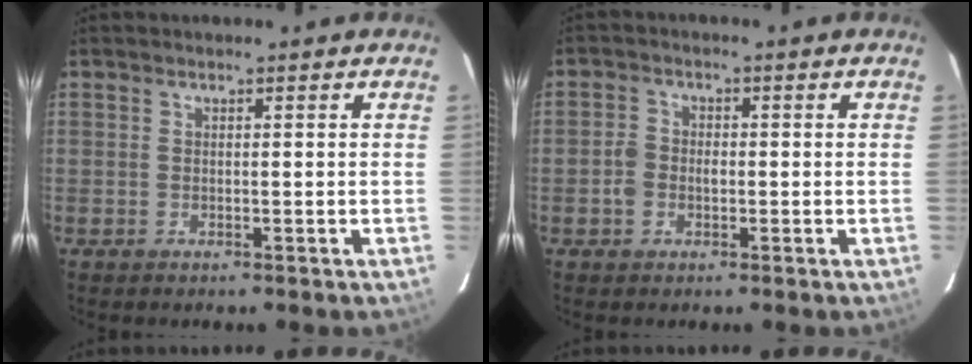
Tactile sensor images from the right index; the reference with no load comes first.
{"total": 3.1, "force": [-1.0, 2.6, 1.4], "torque": [-0.031, 0.010, -0.019]}